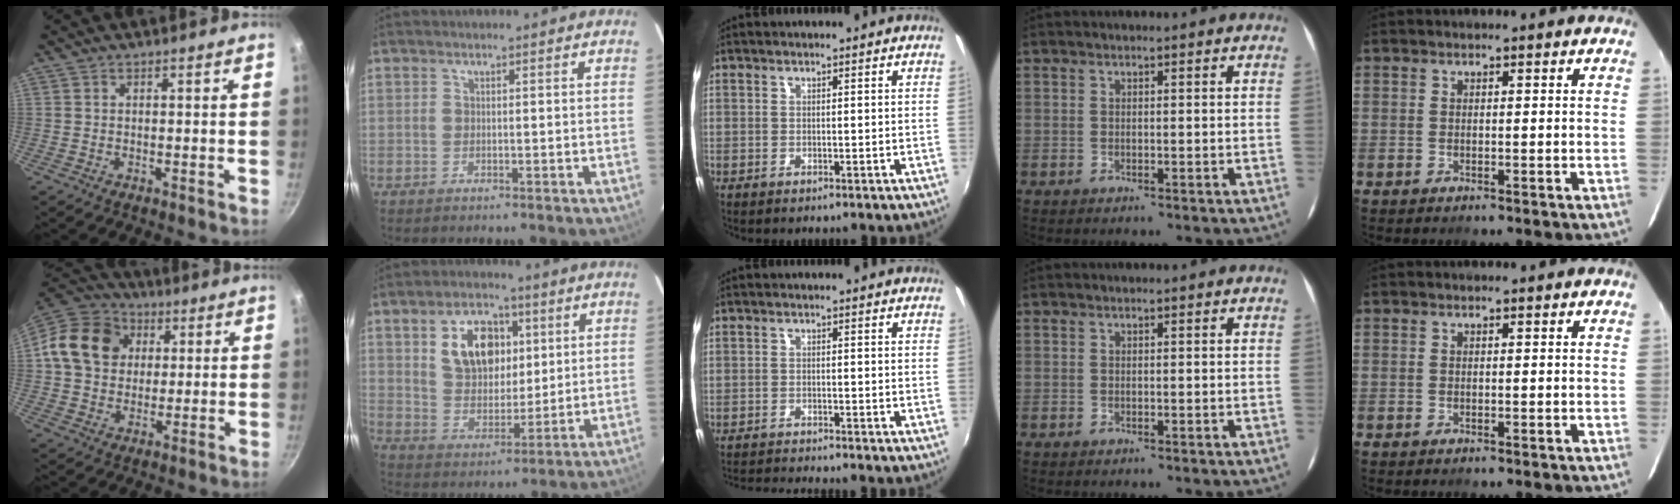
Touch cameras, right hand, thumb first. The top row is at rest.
{"thumb": {"total": 15.0, "force": [3.0, 12.3, 7.9], "torque": [-0.129, 0.021, 0.037]}, "index": {"total": 12.6, "force": [4.2, 8.3, 8.5], "torque": [-0.157, 0.021, 0.086]}, "middle": {"total": 4.9, "force": [-4.8, -0.6, 0.9], "torque": [-0.035, -0.014, -0.088]}}